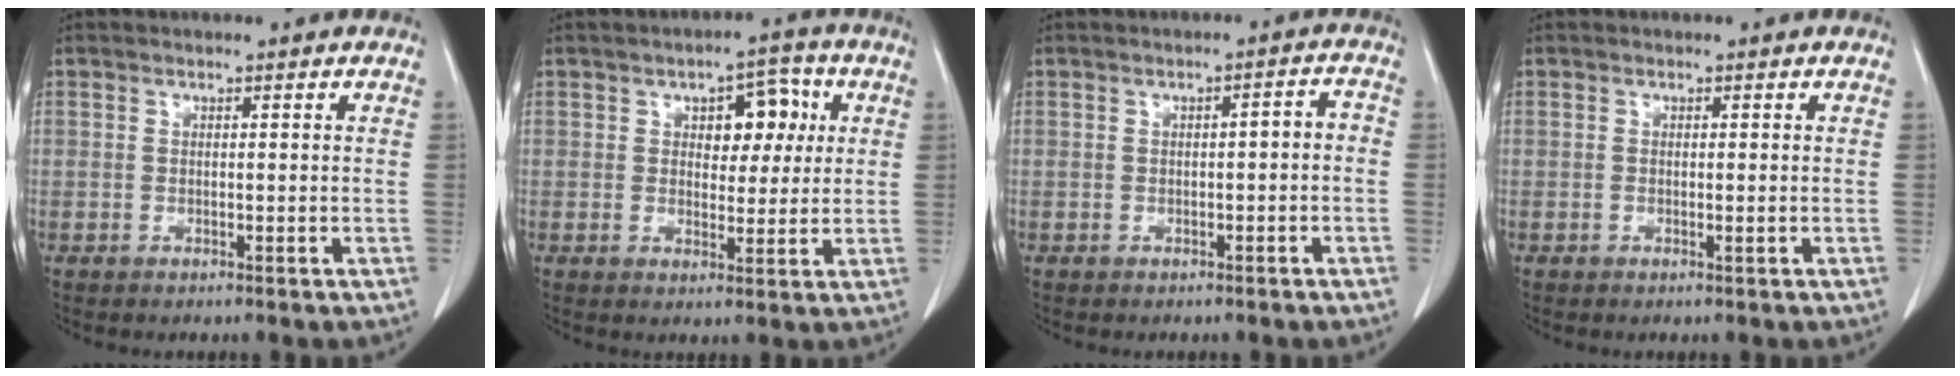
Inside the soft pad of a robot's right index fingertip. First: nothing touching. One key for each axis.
{"total": 6.2, "fx": 1.9, "fy": 3.5, "fz": 4.7, "tx": -0.058, "ty": 0.020, "tz": 0.028}
{"total": 2.3, "fx": -0.5, "fy": 0.7, "fz": 2.2, "tx": -0.029, "ty": 0.012, "tz": -0.006}
{"total": 0.5, "fx": -0.1, "fy": 0.0, "fz": 0.5, "tx": -0.011, "ty": -0.002, "tz": -0.001}